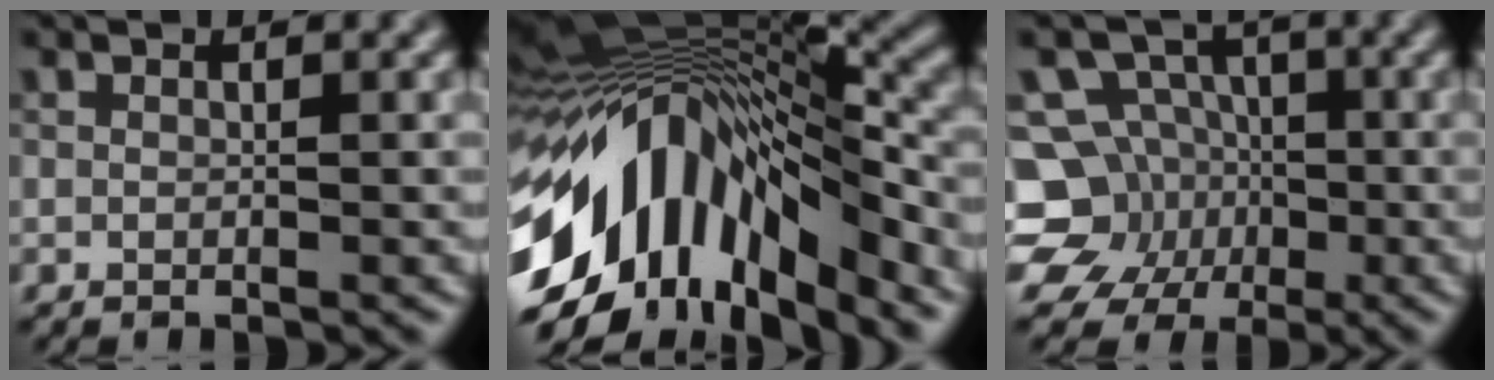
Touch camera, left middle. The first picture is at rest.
{"total": 14.8, "force": [-5.8, 7.3, 11.5], "torque": [-0.207, 0.002, -0.092]}
{"total": 9.4, "force": [-2.7, 8.7, 2.6], "torque": [-0.050, 0.004, -0.072]}